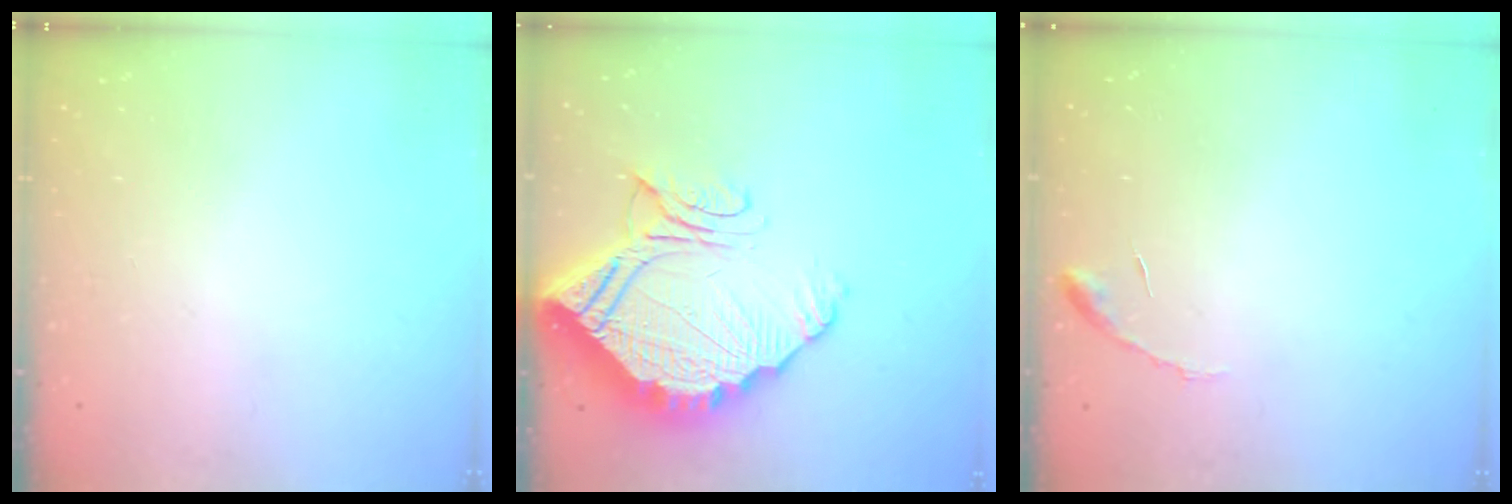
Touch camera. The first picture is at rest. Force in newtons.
{"total": 19.5, "press": 19.4, "slide": 1.5}
{"total": 6.2, "press": 6.2, "slide": 0.4}